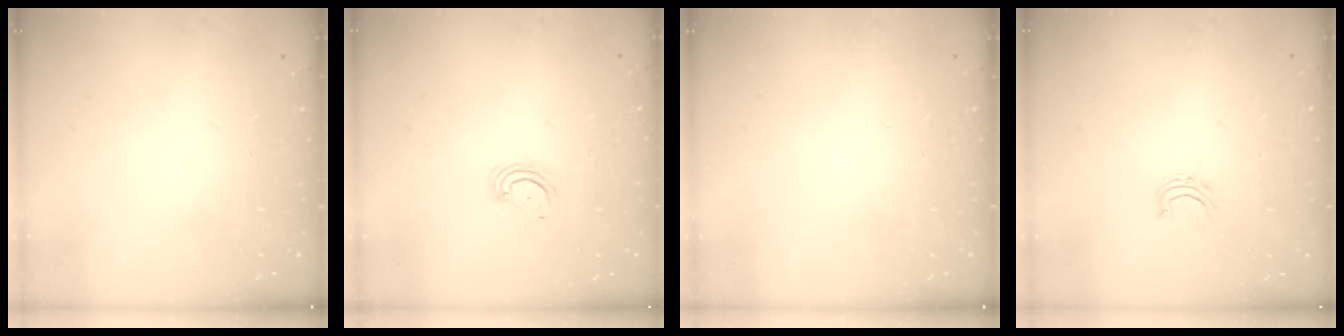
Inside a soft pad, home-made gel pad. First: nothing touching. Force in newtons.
{"total": 2.3, "press": 2.3, "slide": 0.2}
{"total": 0.0}
{"total": 5.9, "press": 5.9, "slide": 0.5}